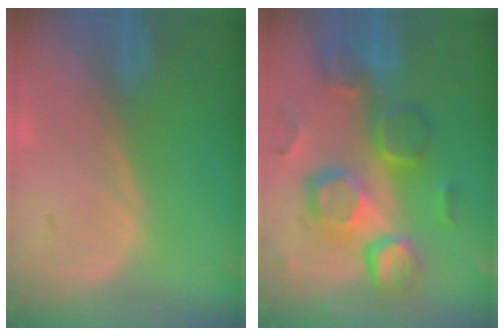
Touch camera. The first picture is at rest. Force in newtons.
{"total": 12.4, "press": 10.8, "slide": 6.1}